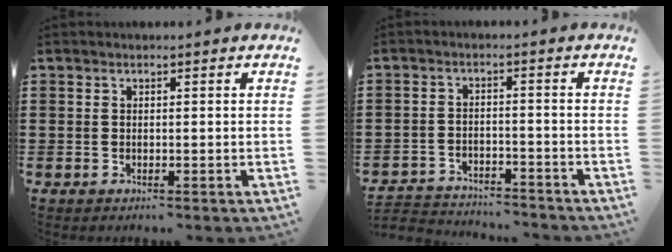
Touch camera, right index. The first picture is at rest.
{"total": 3.3, "force": [-3.2, 0.3, 0.1], "torque": [-0.010, -0.001, -0.069]}